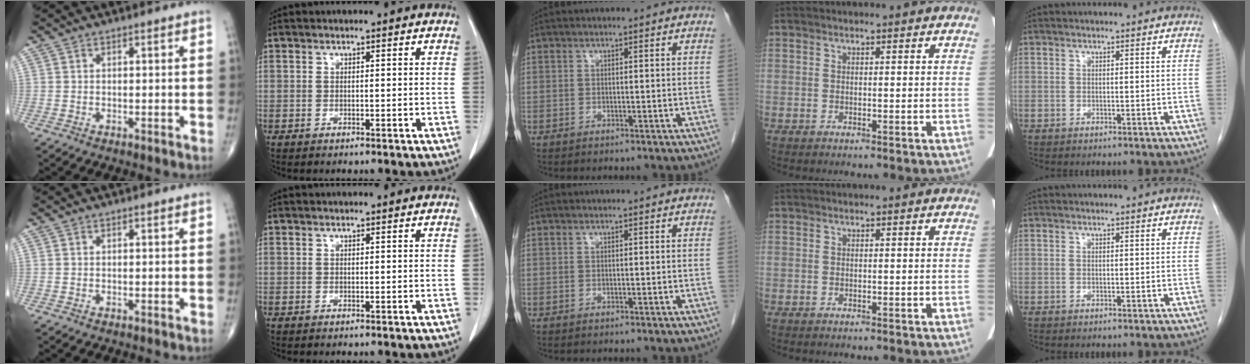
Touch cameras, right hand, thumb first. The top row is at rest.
{}